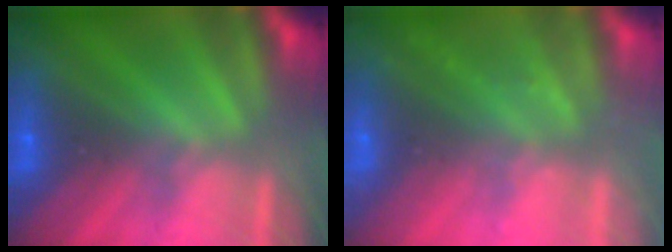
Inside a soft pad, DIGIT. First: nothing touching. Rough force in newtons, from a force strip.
{"total": 2.2}